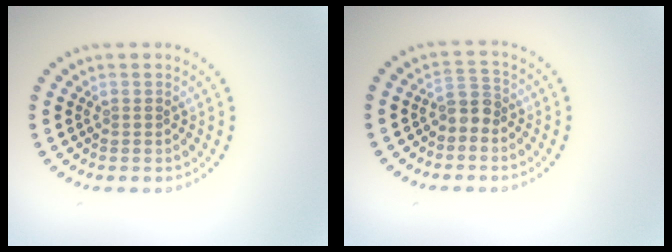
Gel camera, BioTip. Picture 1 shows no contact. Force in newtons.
{"total": 2.0, "press": 1.5, "slide": 1.3}